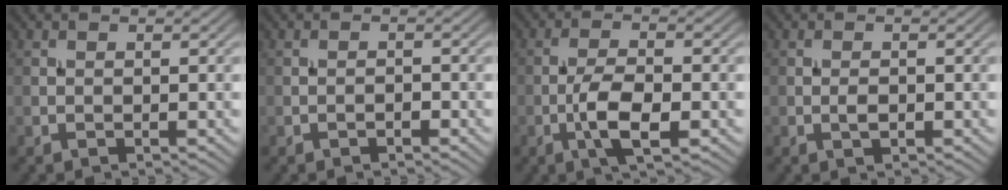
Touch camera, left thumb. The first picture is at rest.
{"total": 0.8, "force": [-0.6, 0.3, 0.5], "torque": [-0.005, 0.003, -0.010]}
{"total": 5.8, "force": [-2.1, 1.9, 5.1], "torque": [-0.102, 0.001, -0.042]}
{"total": 1.3, "force": [-0.4, 0.6, 1.1], "torque": [-0.021, 0.001, -0.008]}